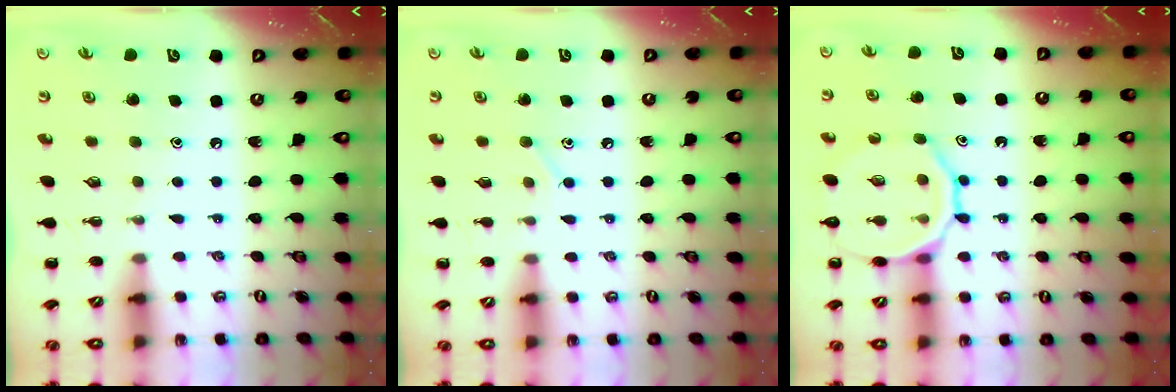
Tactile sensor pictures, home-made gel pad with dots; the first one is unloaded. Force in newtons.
{"total": 5.5, "press": 5.2, "slide": 1.7}
{"total": 14.3, "press": 14.1, "slide": 1.8}